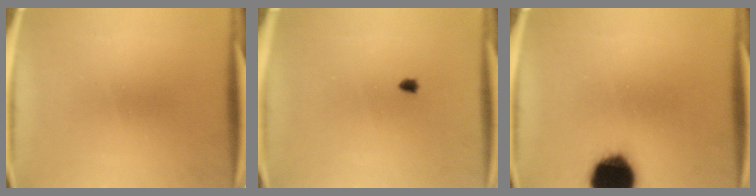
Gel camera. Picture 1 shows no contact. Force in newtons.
{"total": 0.6}
{"total": 16.4}